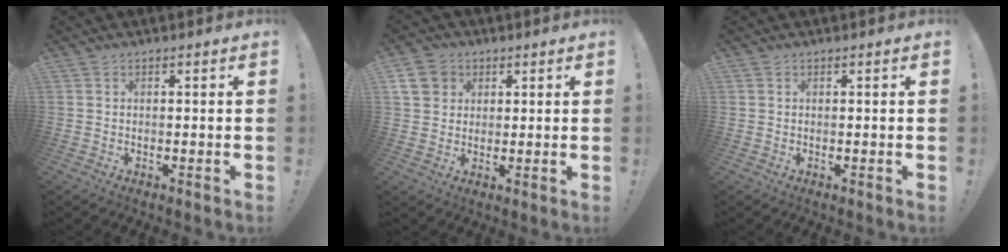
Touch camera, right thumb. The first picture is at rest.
{"total": 7.4, "force": [3.1, 6.2, 2.6], "torque": [-0.041, -0.007, 0.064]}
{"total": 0.0}